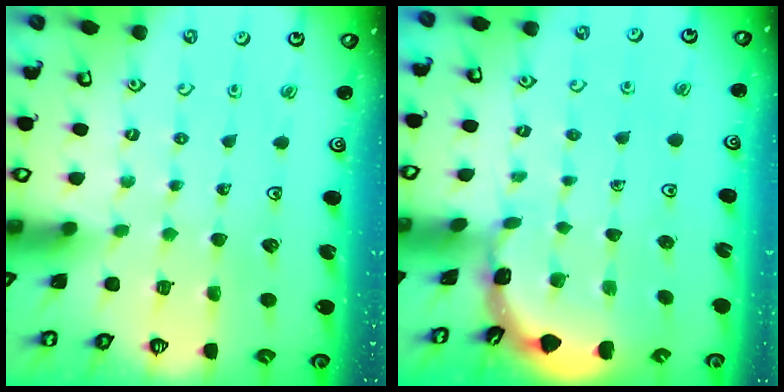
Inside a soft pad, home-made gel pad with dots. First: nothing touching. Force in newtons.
{"total": 1.7, "press": 1.7, "slide": 0.1}